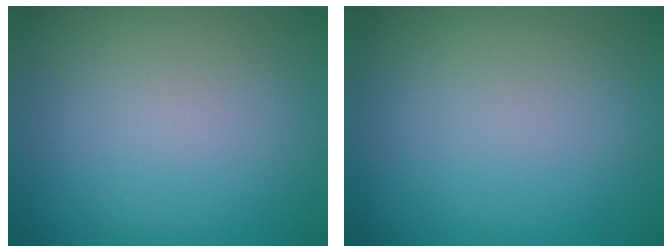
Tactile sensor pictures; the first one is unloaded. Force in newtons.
{"total": 0.0}